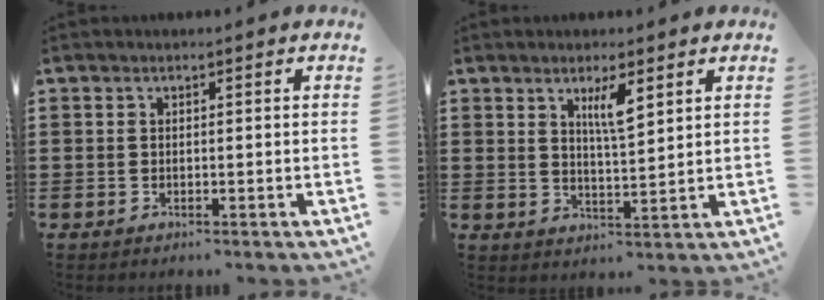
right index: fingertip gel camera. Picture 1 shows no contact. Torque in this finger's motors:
{"motor_torque": [0.47, 0.01, 0.39, 0.07]}